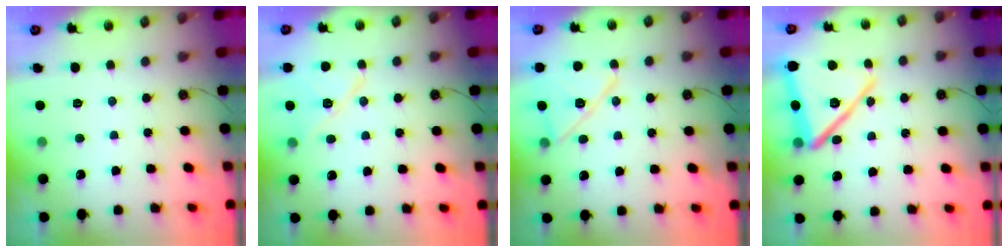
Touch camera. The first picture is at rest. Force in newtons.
{"total": 11.8, "press": 11.7, "slide": 1.7}
{"total": 13.6, "press": 13.6, "slide": 0.5}
{"total": 20.2, "press": 19.7, "slide": 4.7}